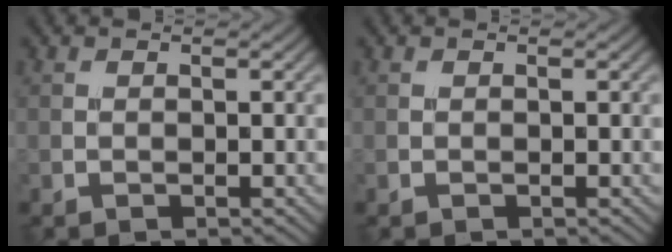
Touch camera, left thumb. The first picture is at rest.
{"total": 0.0}